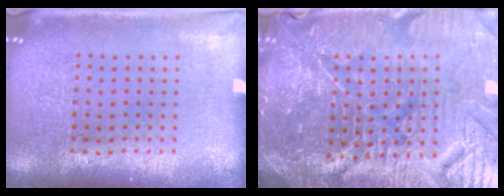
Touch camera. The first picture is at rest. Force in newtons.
{"total": 5.8, "press": 5.4, "slide": 2.2}